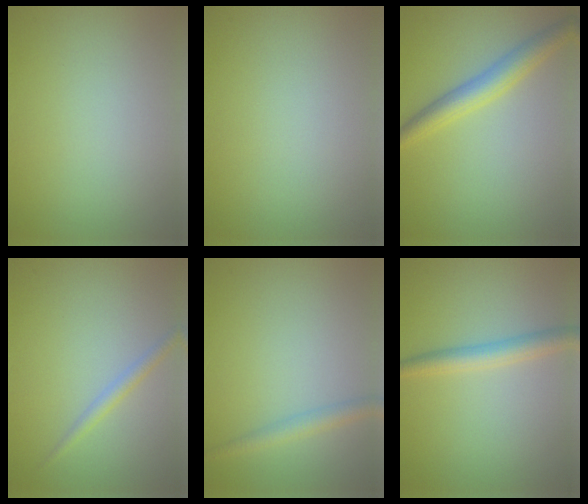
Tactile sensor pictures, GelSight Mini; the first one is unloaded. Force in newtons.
{"total": 0.0}
{"total": 3.8, "press": 3.8, "slide": 0.1}
{"total": 1.4, "press": 1.4, "slide": 0.1}
{"total": 2.1, "press": 2.1, "slide": 0.1}
{"total": 2.9, "press": 2.9, "slide": 0.1}